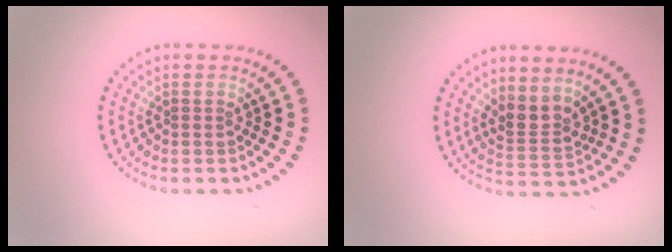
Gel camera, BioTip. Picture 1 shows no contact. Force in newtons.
{"total": 2.5, "press": 1.9, "slide": 1.6}